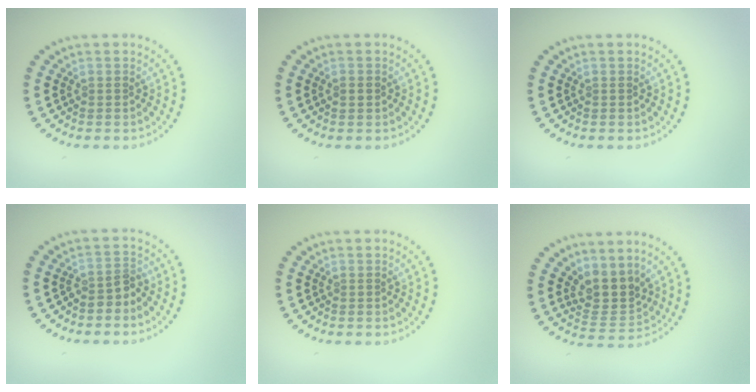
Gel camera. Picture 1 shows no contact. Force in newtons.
{"total": 1.1, "press": 1.1, "slide": 0.2}
{"total": 0.0}
{"total": 1.8, "press": 1.3, "slide": 1.2}
{"total": 0.0}
{"total": 3.3, "press": 2.5, "slide": 2.2}